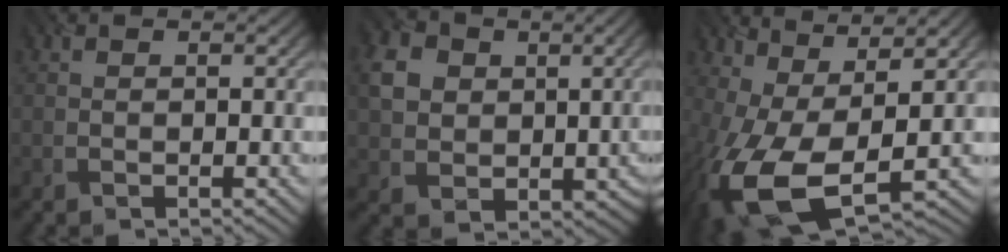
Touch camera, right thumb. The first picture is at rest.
{"total": 6.4, "force": [1.3, 5.6, 2.8], "torque": [-0.083, -0.002, 0.027]}
{"total": 14.0, "force": [-2.6, 6.1, 12.3], "torque": [-0.293, -0.030, -0.025]}